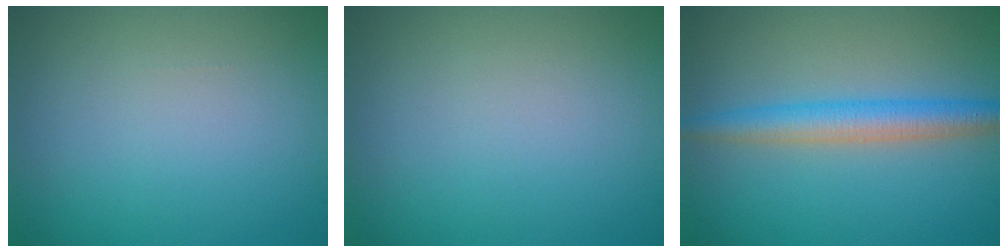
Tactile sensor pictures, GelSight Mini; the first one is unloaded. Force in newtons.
{"total": 0.0}
{"total": 3.9, "press": 3.9, "slide": 0.0}